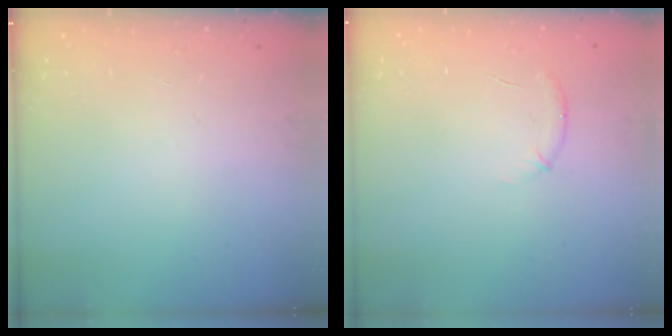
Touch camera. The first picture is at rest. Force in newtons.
{"total": 5.8, "press": 5.4, "slide": 2.2}